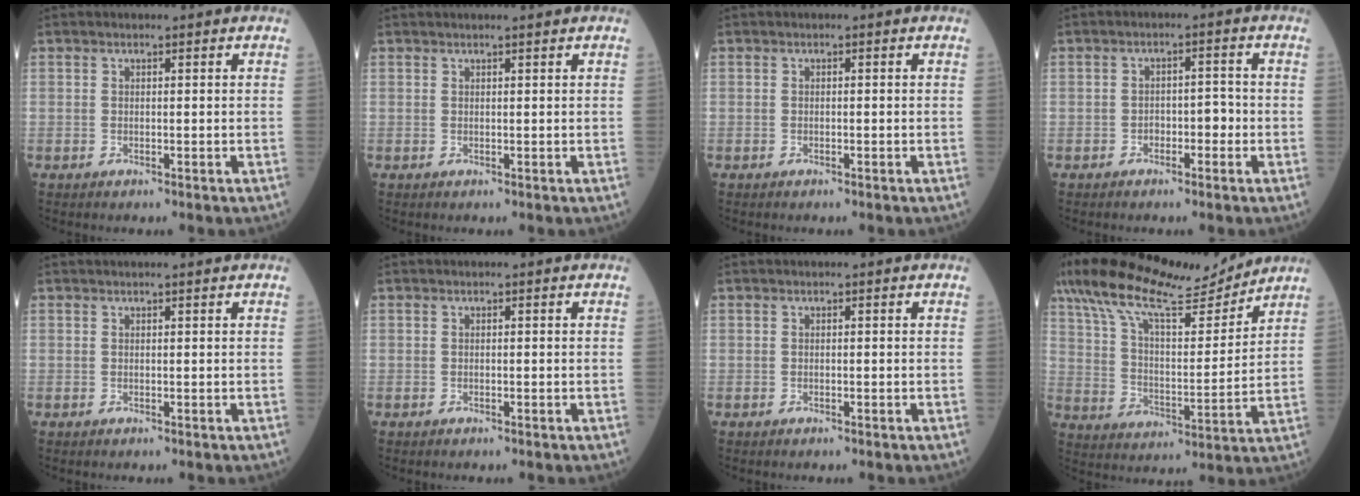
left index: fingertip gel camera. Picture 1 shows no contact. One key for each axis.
{"total": 2.0, "fx": 1.8, "fy": -0.2, "fz": 0.9, "tx": -0.007, "ty": 0.008, "tz": 0.022}
{"total": 0.0}
{"total": 2.7, "fx": -1.2, "fy": 1.3, "fz": 2.0, "tx": -0.022, "ty": 0.012, "tz": -0.021}
{"total": 1.0, "fx": 0.8, "fy": -0.2, "fz": 0.5, "tx": -0.003, "ty": 0.001, "tz": 0.012}
{"total": 0.0}
{"total": 0.0}
{"total": 18.4, "fx": 15.4, "fy": 3.4, "fz": 9.4, "tx": -0.180, "ty": 0.024, "tz": 0.262}